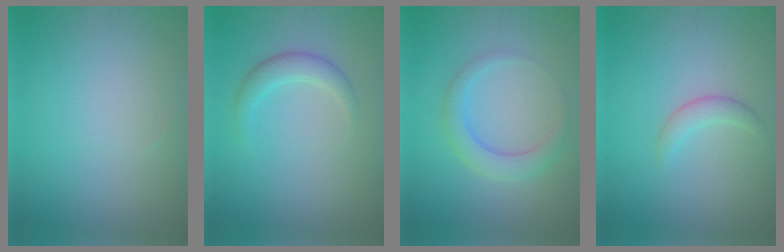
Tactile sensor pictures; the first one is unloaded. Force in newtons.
{"total": 2.2, "press": 2.2, "slide": 0.1}
{"total": 2.8, "press": 2.8, "slide": 0.1}
{"total": 1.6, "press": 1.6, "slide": 0.2}